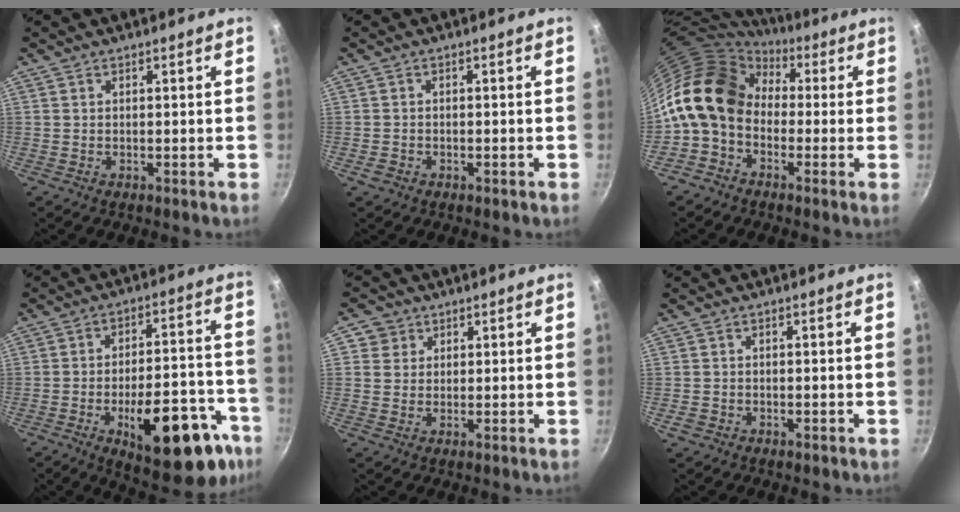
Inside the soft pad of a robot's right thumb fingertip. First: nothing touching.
{"total": 1.7, "force": [-0.9, 1.2, 0.8], "torque": [-0.020, 0.006, -0.015]}
{"total": 14.8, "force": [0.2, 11.4, 9.4], "torque": [-0.147, 0.037, -0.020]}
{"total": 23.1, "force": [-10.7, 9.7, 18.1], "torque": [-0.186, 0.045, -0.137]}
{"total": 3.6, "force": [1.2, 3.3, 0.5], "torque": [0.026, 0.005, 0.014]}
{"total": 1.6, "force": [-0.9, 1.2, 0.7], "torque": [-0.018, 0.005, -0.014]}